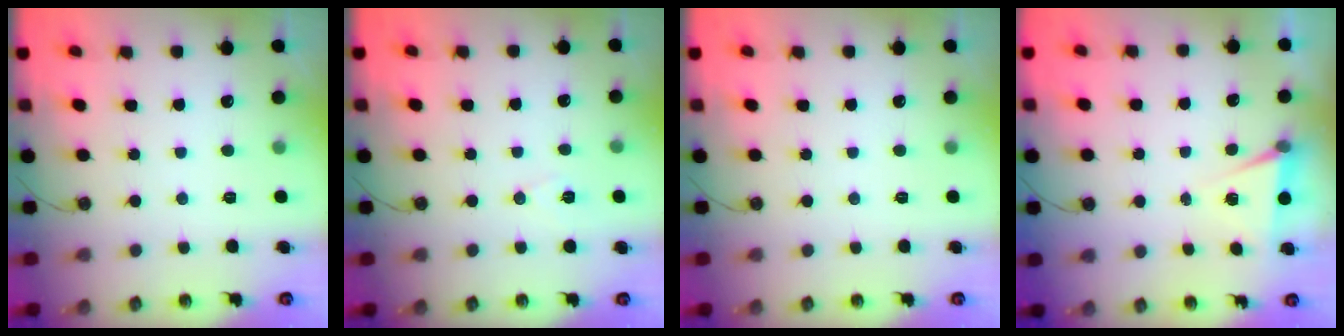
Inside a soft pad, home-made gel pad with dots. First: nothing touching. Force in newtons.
{"total": 7.0, "press": 5.3, "slide": 4.5}
{"total": 0.0}
{"total": 5.3, "press": 2.5, "slide": 4.6}